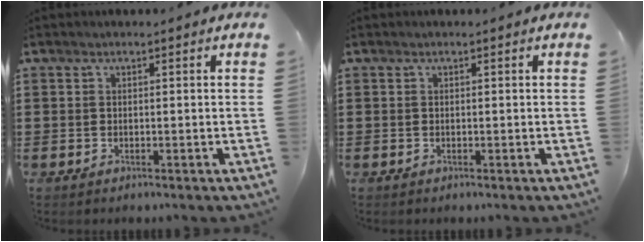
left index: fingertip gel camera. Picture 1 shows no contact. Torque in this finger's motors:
{"motor_torque": [0.00, 0.00, 0.00, 0.00]}